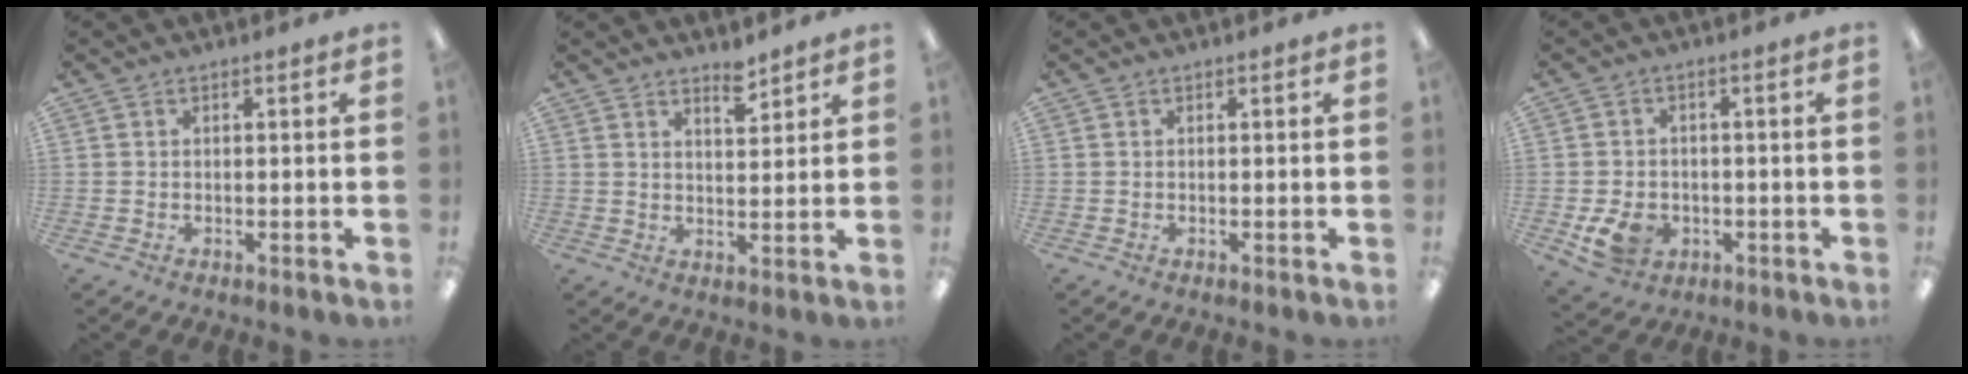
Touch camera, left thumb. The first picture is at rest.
{"total": 4.2, "force": [3.7, 1.0, 1.6], "torque": [-0.007, -0.031, 0.060]}
{"total": 0.0}
{"total": 7.0, "force": [-2.4, 5.3, 3.9], "torque": [-0.082, 0.007, -0.044]}